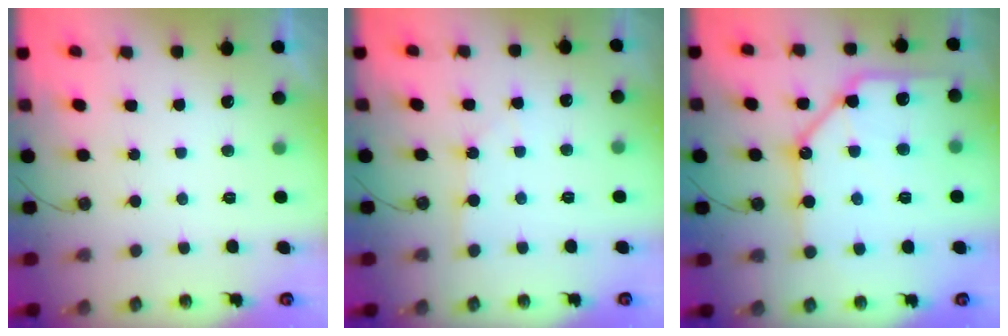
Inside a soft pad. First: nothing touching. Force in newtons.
{"total": 2.1, "press": 2.1, "slide": 0.3}
{"total": 17.5, "press": 17.4, "slide": 2.2}